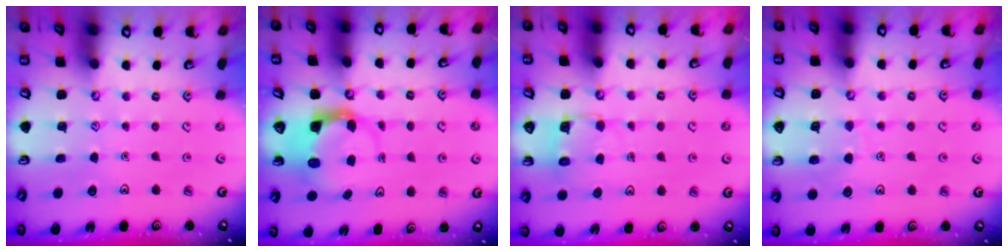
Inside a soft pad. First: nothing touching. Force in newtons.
{"total": 3.6, "press": 3.6, "slide": 0.5}
{"total": 4.6, "press": 4.5, "slide": 0.4}
{"total": 6.1, "press": 6.1, "slide": 0.4}